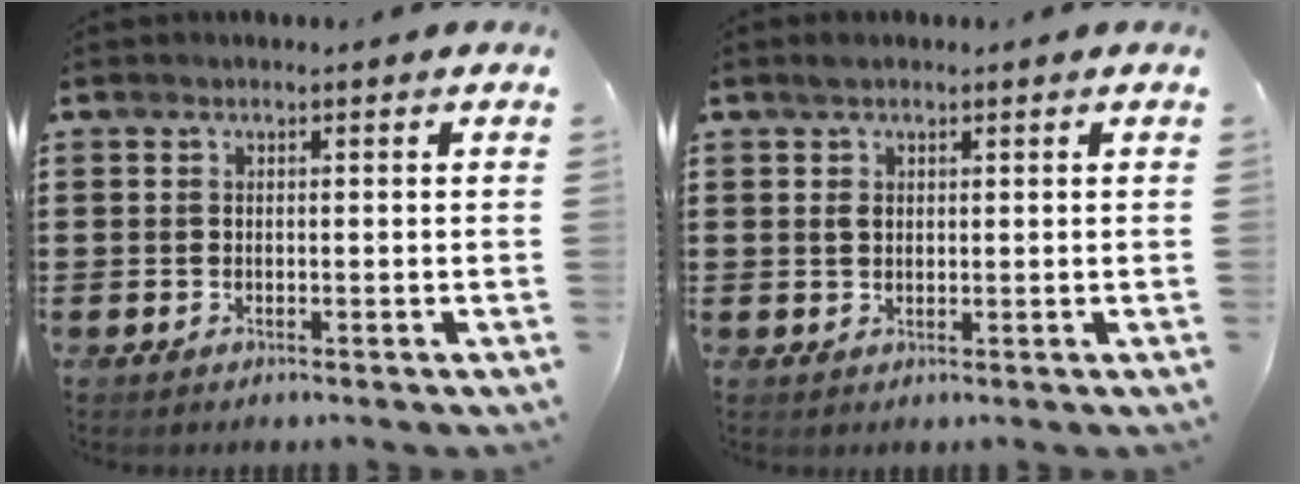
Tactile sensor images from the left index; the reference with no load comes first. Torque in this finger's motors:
{"motor_torque": [0.99, -1.15, 0.15, 0.02]}